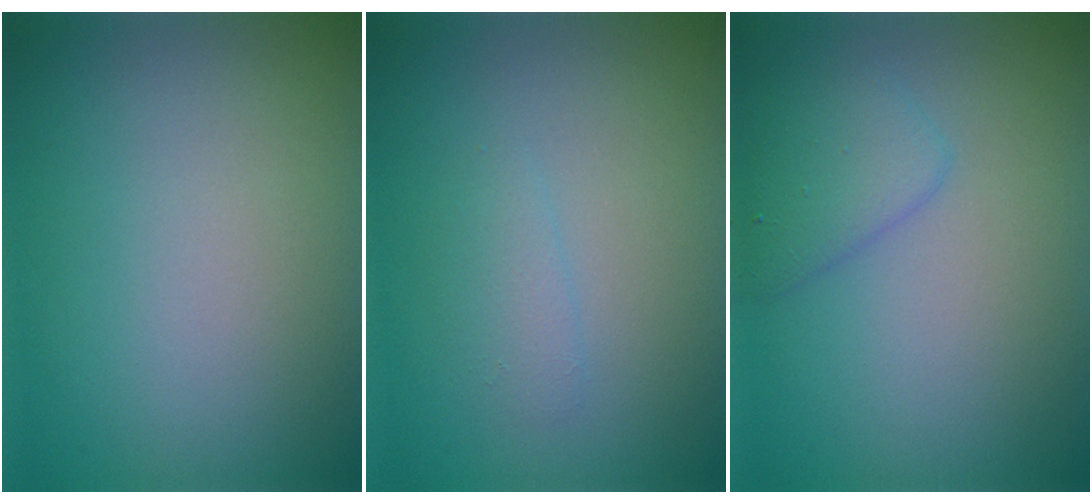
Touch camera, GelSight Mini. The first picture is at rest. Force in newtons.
{"total": 1.2, "press": 1.2, "slide": 0.1}
{"total": 2.4, "press": 2.4, "slide": 0.2}